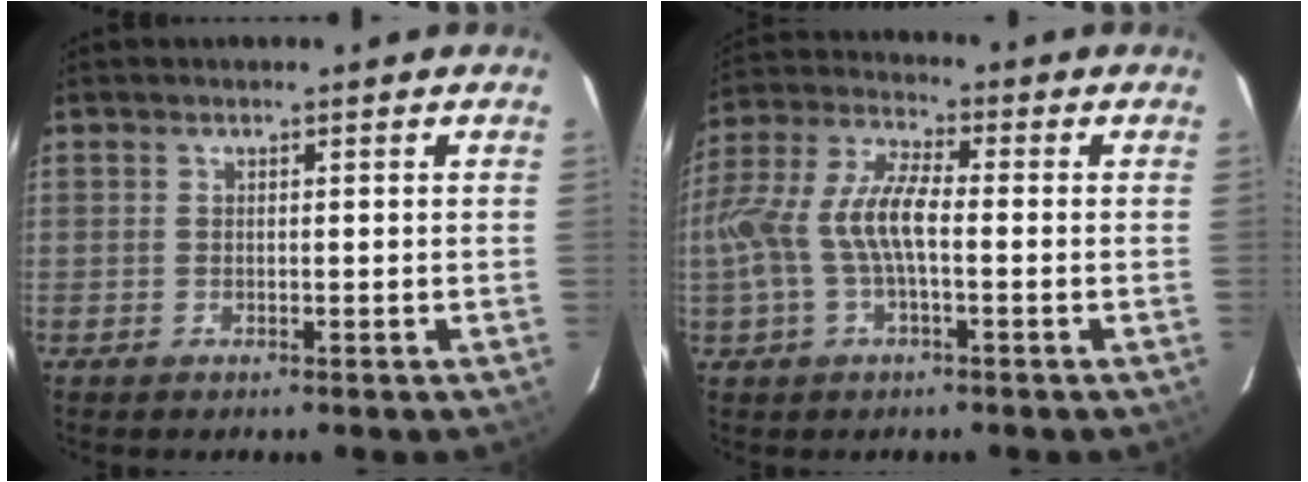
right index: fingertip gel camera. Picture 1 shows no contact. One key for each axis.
{"total": 11.7, "fx": -1.7, "fy": 4.2, "fz": 10.8, "tx": -0.231, "ty": 0.009, "tz": -0.034}